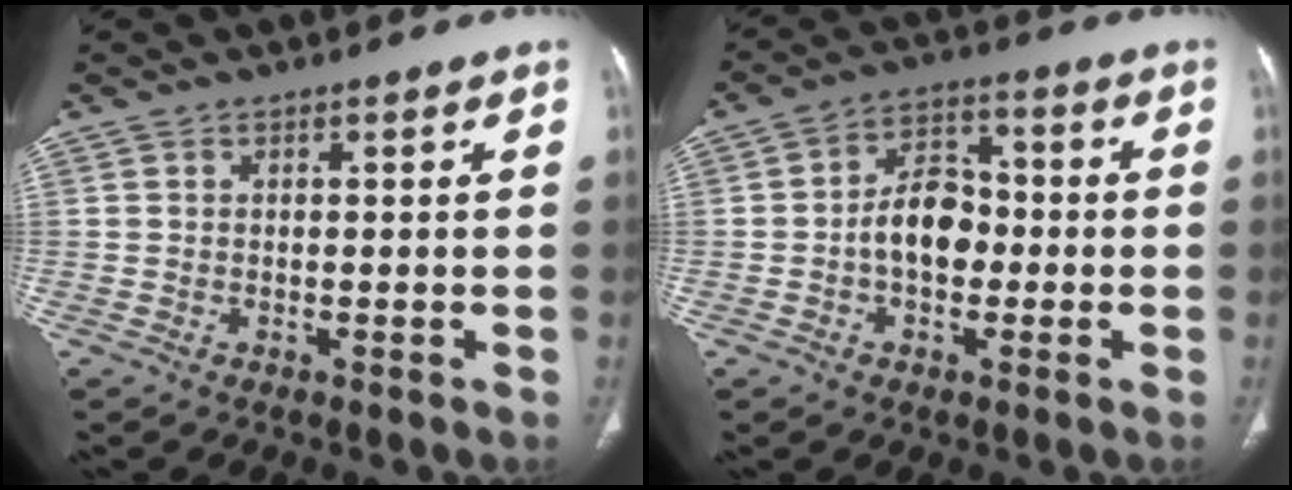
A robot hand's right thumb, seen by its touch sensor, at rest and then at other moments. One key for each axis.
{"total": 8.8, "fx": -1.3, "fy": 6.1, "fz": 6.3, "tx": -0.079, "ty": 0.028, "tz": -0.032}